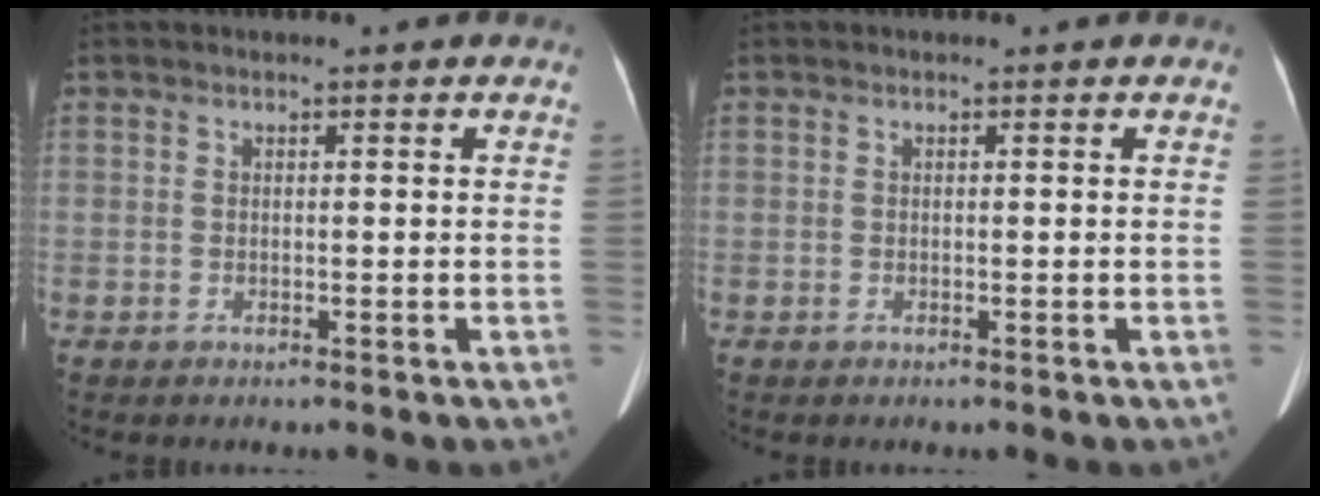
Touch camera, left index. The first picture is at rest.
{"total": 0.0}